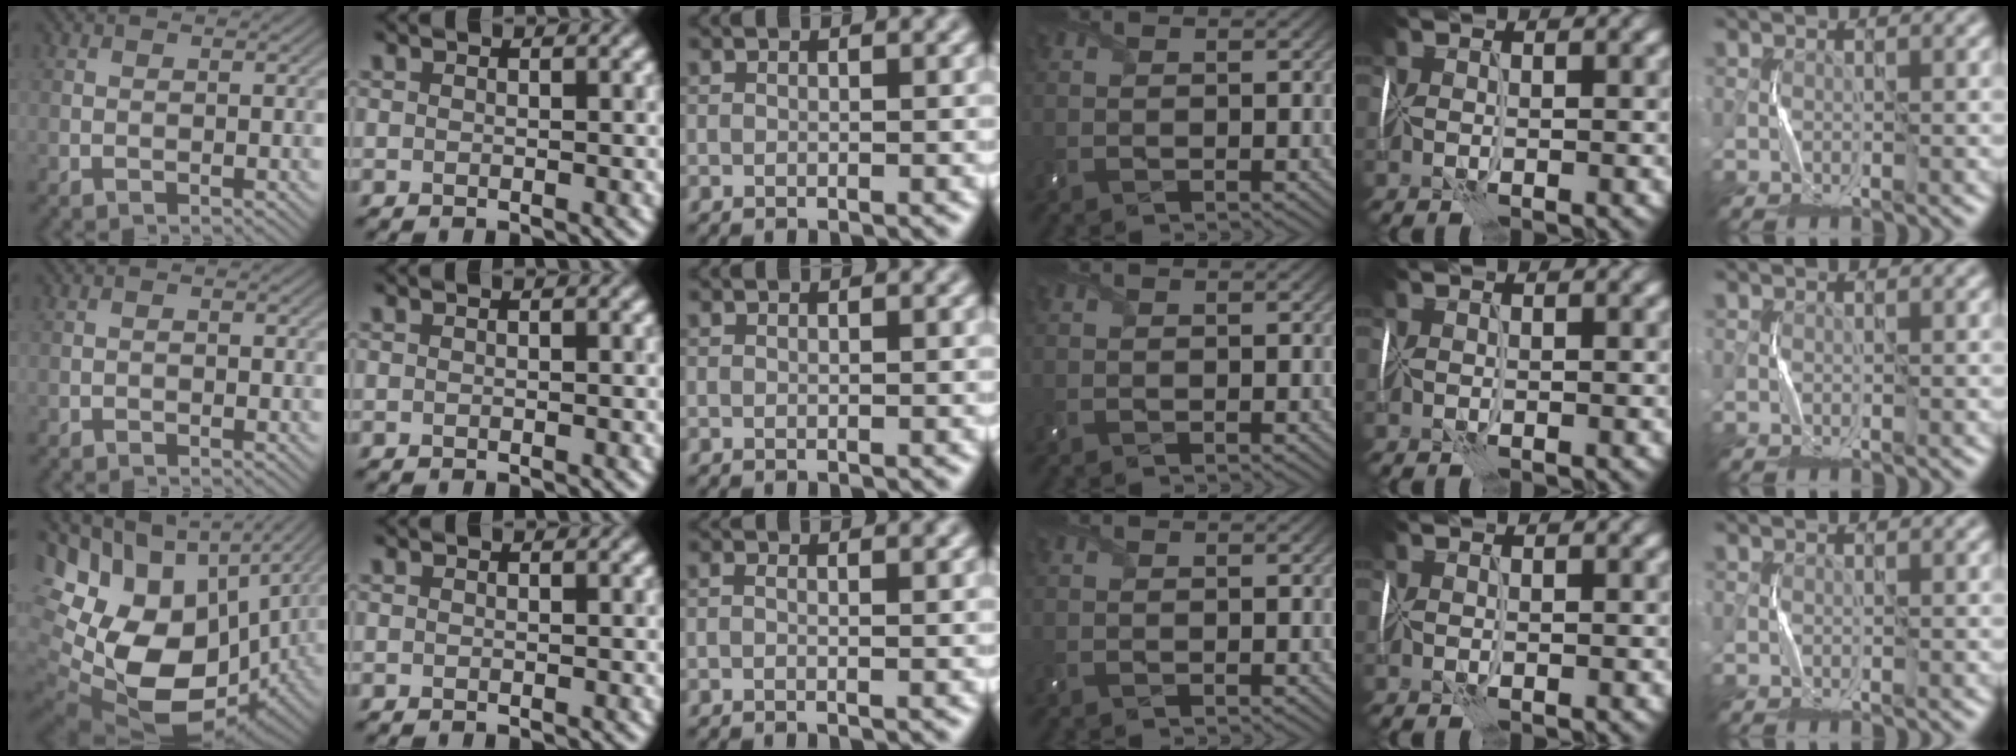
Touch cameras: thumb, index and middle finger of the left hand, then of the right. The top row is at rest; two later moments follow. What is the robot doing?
{"motion": "wrap", "object": "cellophane"}